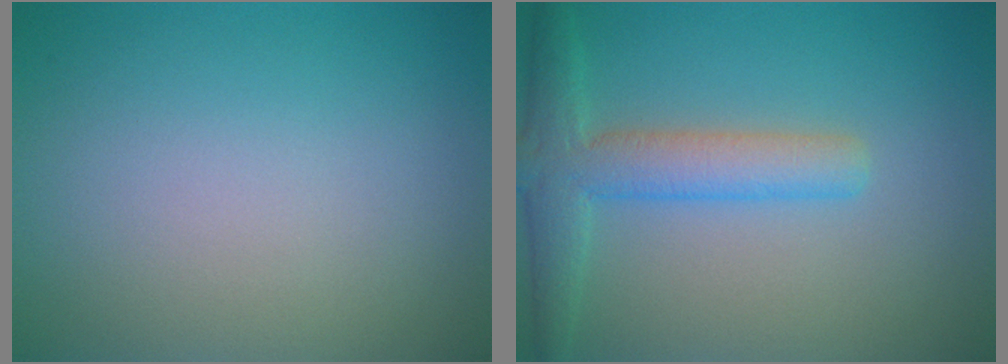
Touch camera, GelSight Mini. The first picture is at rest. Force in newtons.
{"total": 4.4, "press": 4.4, "slide": 0.2}